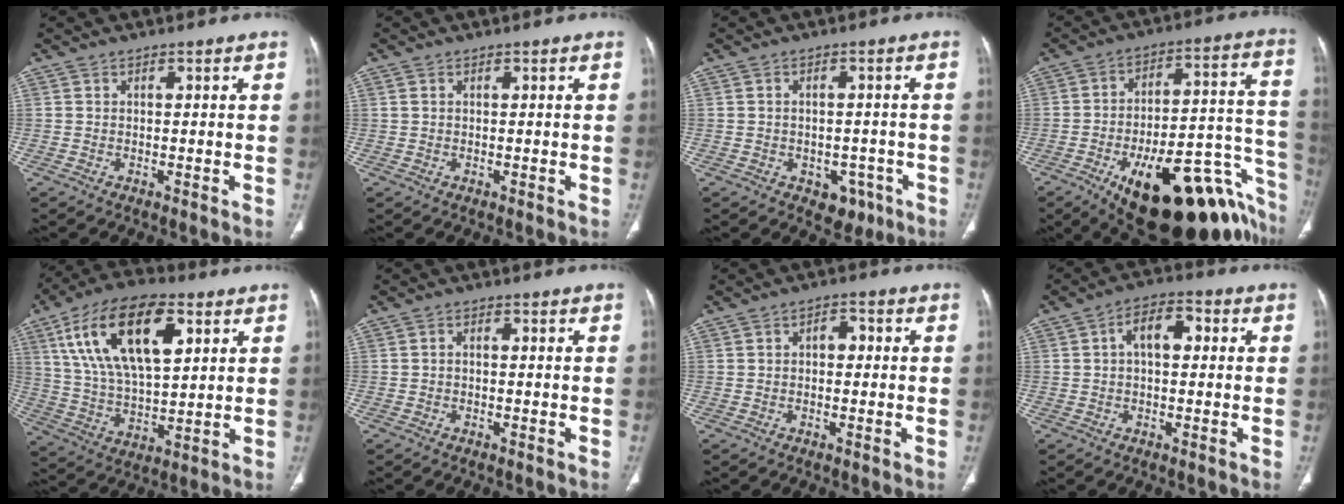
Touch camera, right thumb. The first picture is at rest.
{"total": 0.5, "force": [0.3, 0.2, 0.3], "torque": [-0.011, 0.010, 0.011]}
{"total": 5.2, "force": [-2.5, 3.8, 2.6], "torque": [-0.011, 0.016, -0.024]}
{"total": 32.5, "force": [-17.8, 12.8, 24.0], "torque": [-0.224, 0.075, -0.240]}
{"total": 21.2, "force": [8.3, 10.0, 16.7], "torque": [-0.288, -0.014, 0.152]}
{"total": 0.9, "force": [-0.1, 0.6, 0.6], "torque": [-0.007, 0.003, -0.004]}
{"total": 3.0, "force": [0.4, 1.8, 2.4], "torque": [-0.030, 0.013, 0.002]}
{"total": 7.0, "force": [1.3, 3.8, 5.7], "torque": [-0.089, 0.023, 0.015]}